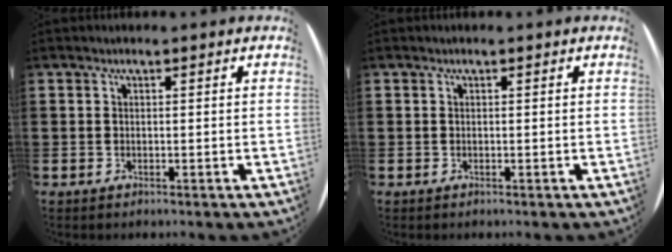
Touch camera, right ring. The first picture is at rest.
{"total": 0.0}